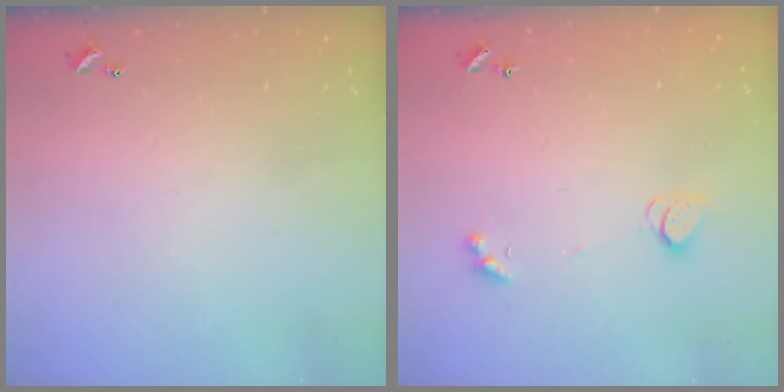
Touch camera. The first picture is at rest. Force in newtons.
{"total": 2.1, "press": 2.1, "slide": 0.4}